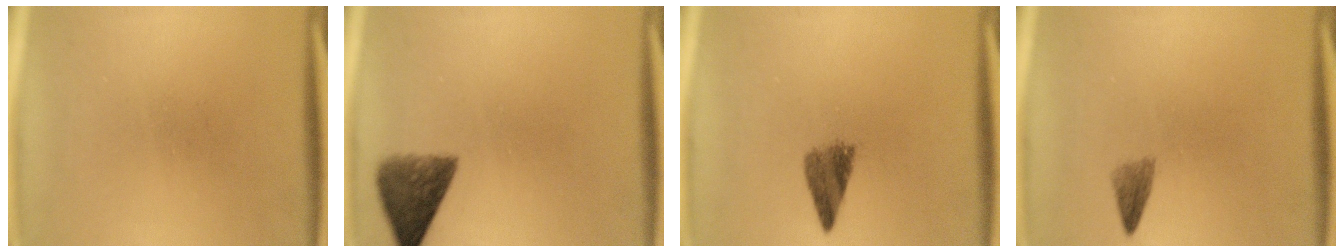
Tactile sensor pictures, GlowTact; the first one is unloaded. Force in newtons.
{"total": 6.5}
{"total": 3.9}
{"total": 1.7}